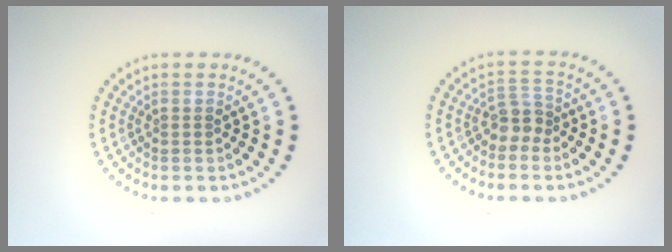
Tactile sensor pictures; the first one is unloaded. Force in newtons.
{"total": 2.1, "press": 1.6, "slide": 1.3}